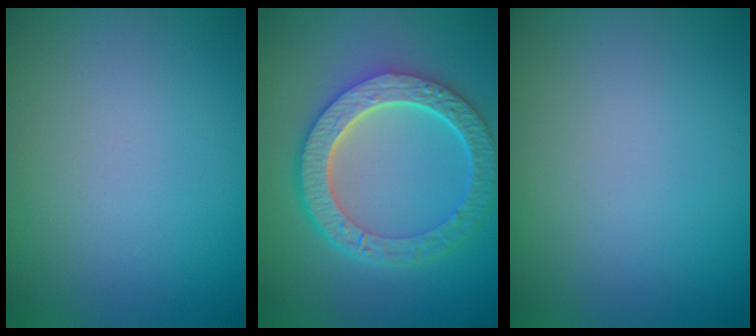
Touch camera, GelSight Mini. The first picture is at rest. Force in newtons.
{"total": 6.4, "press": 4.9, "slide": 4.1}
{"total": 0.0}